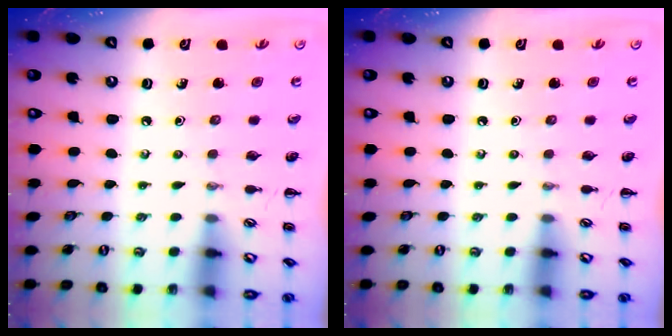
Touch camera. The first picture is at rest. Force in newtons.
{"total": 0.0}